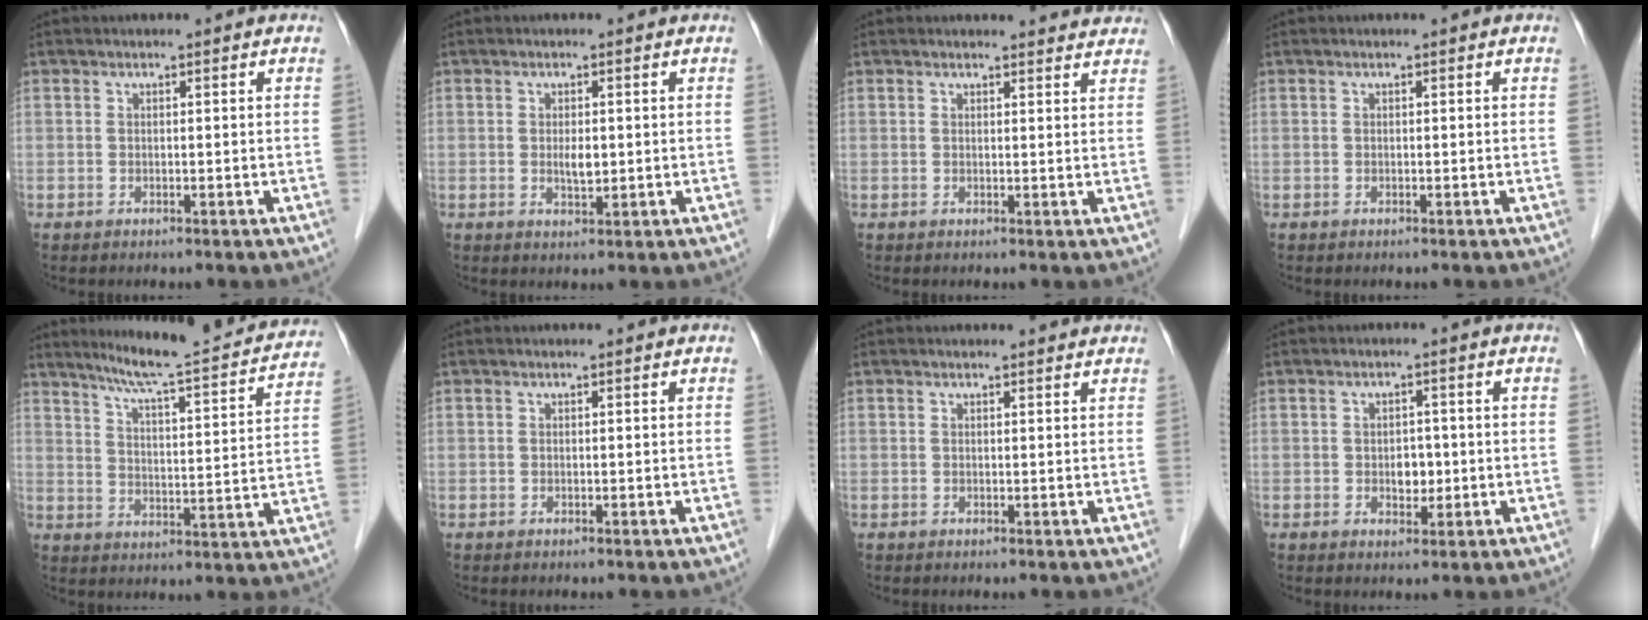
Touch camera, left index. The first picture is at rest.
{"total": 2.2, "force": [0.1, 0.9, 2.0], "torque": [-0.037, -0.002, 0.002]}
{"total": 4.5, "force": [4.5, 0.8, 0.3], "torque": [0.000, -0.004, 0.033]}
{"total": 0.0}
{"total": 19.5, "force": [17.7, 1.1, 8.2], "torque": [-0.121, -0.022, 0.231]}
{"total": 0.0}
{"total": 1.9, "force": [1.9, 0.2, 0.2], "torque": [-0.011, 0.003, 0.018]}
{"total": 2.8, "force": [-0.3, 1.9, 2.0], "torque": [-0.026, 0.003, -0.001]}